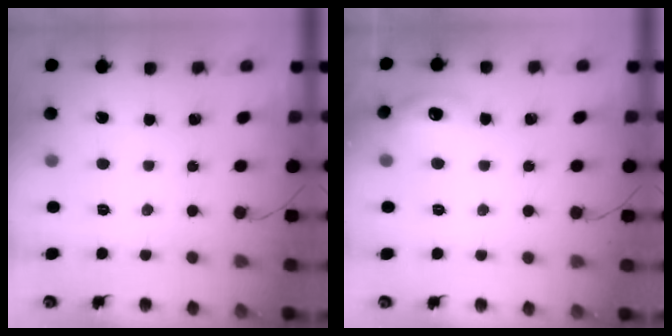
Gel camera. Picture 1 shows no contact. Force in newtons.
{"total": 10.1, "press": 10.0, "slide": 1.0}